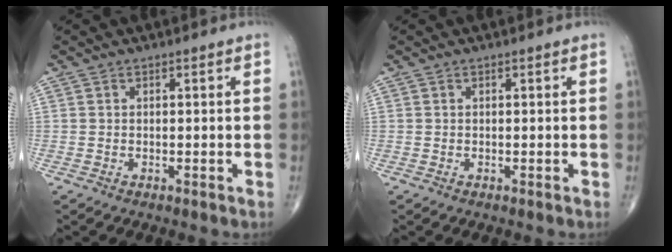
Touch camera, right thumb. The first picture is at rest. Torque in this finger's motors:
{"motor_torque": [-0.14, -0.04, -0.06, -0.15, 0.02]}